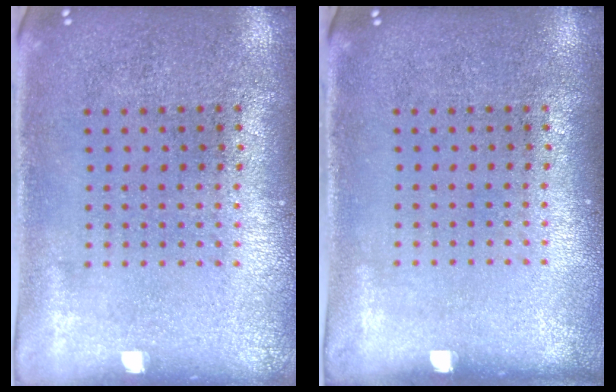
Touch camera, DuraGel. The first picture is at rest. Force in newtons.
{"total": 0.0}